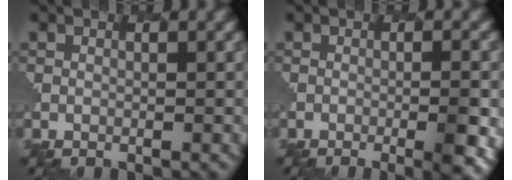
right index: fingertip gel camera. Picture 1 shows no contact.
{"total": 5.4, "force": [-1.6, 1.9, 4.8], "torque": [-0.051, 0.004, -0.012]}